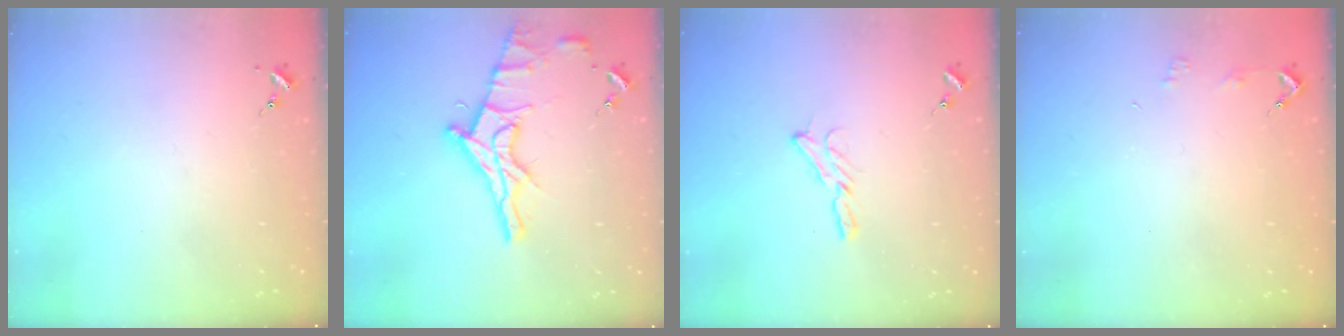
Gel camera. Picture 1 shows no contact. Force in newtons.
{"total": 15.5, "press": 15.4, "slide": 1.4}
{"total": 6.4, "press": 6.4, "slide": 0.1}
{"total": 2.9, "press": 2.9, "slide": 0.2}